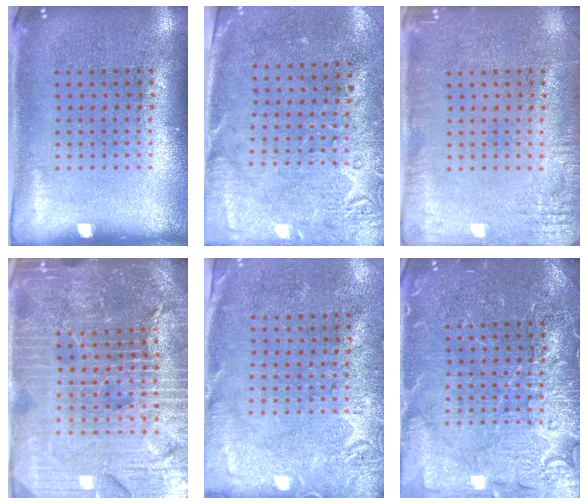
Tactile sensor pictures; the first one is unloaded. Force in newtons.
{"total": 2.7, "press": 2.3, "slide": 1.5}
{"total": 2.3, "press": 2.3, "slide": 0.3}
{"total": 6.2, "press": 5.5, "slide": 2.9}
{"total": 2.7, "press": 2.4, "slide": 1.2}
{"total": 5.9, "press": 5.8, "slide": 1.0}